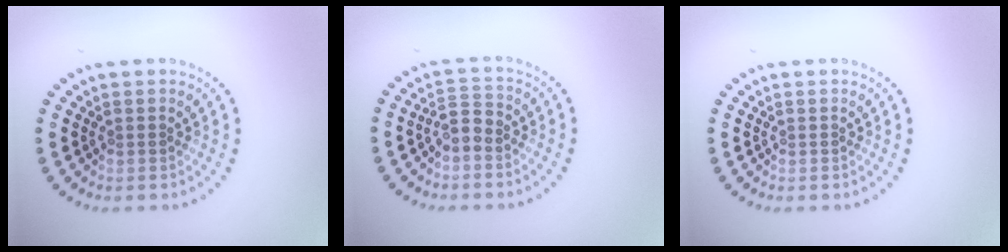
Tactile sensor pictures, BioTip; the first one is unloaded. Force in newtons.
{"total": 2.0, "press": 1.6, "slide": 1.2}
{"total": 0.0}